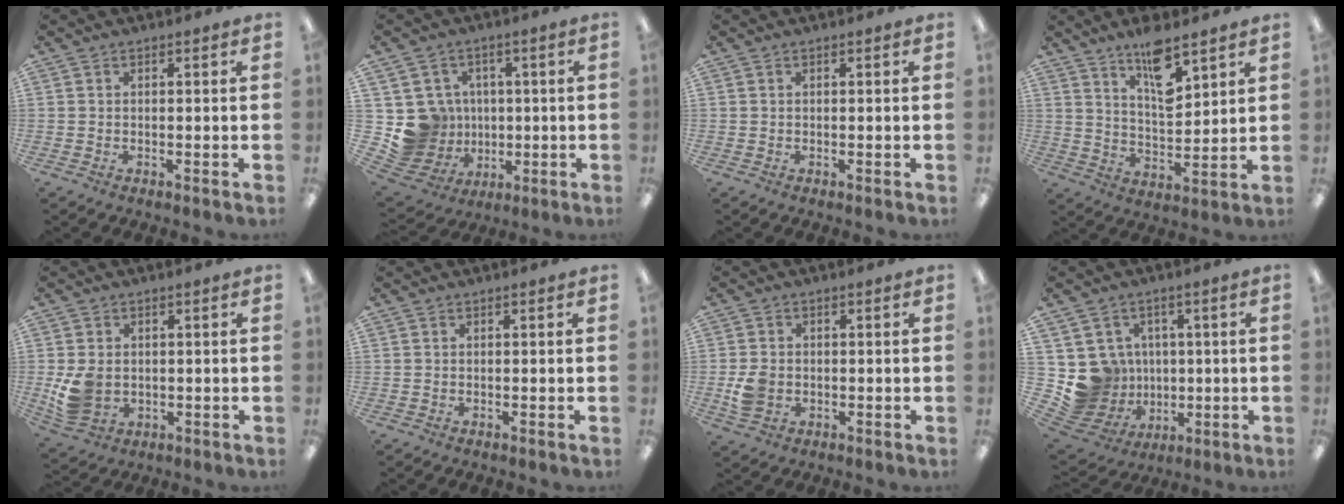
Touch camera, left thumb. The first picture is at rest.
{"total": 11.2, "force": [0.2, 11.0, 2.1], "torque": [-0.072, -0.003, 0.021]}
{"total": 0.0}
{"total": 11.2, "force": [8.0, 3.7, 7.0], "torque": [-0.108, -0.047, 0.136]}
{"total": 6.7, "force": [-0.2, 5.6, 3.8], "torque": [-0.080, 0.007, 0.002]}
{"total": 0.0}
{"total": 4.9, "force": [-0.8, 3.9, 2.8], "torque": [-0.052, 0.000, -0.015]}
{"total": 10.5, "force": [0.3, 10.3, 1.6], "torque": [-0.072, -0.008, 0.023]}